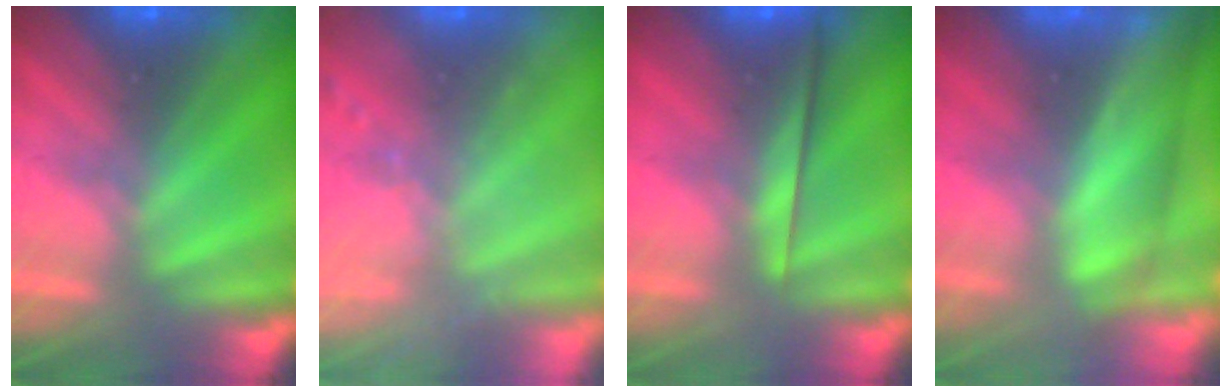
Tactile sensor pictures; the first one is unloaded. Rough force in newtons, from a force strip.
{"total": 2.4}
{"total": 2.3}
{"total": 4.0}